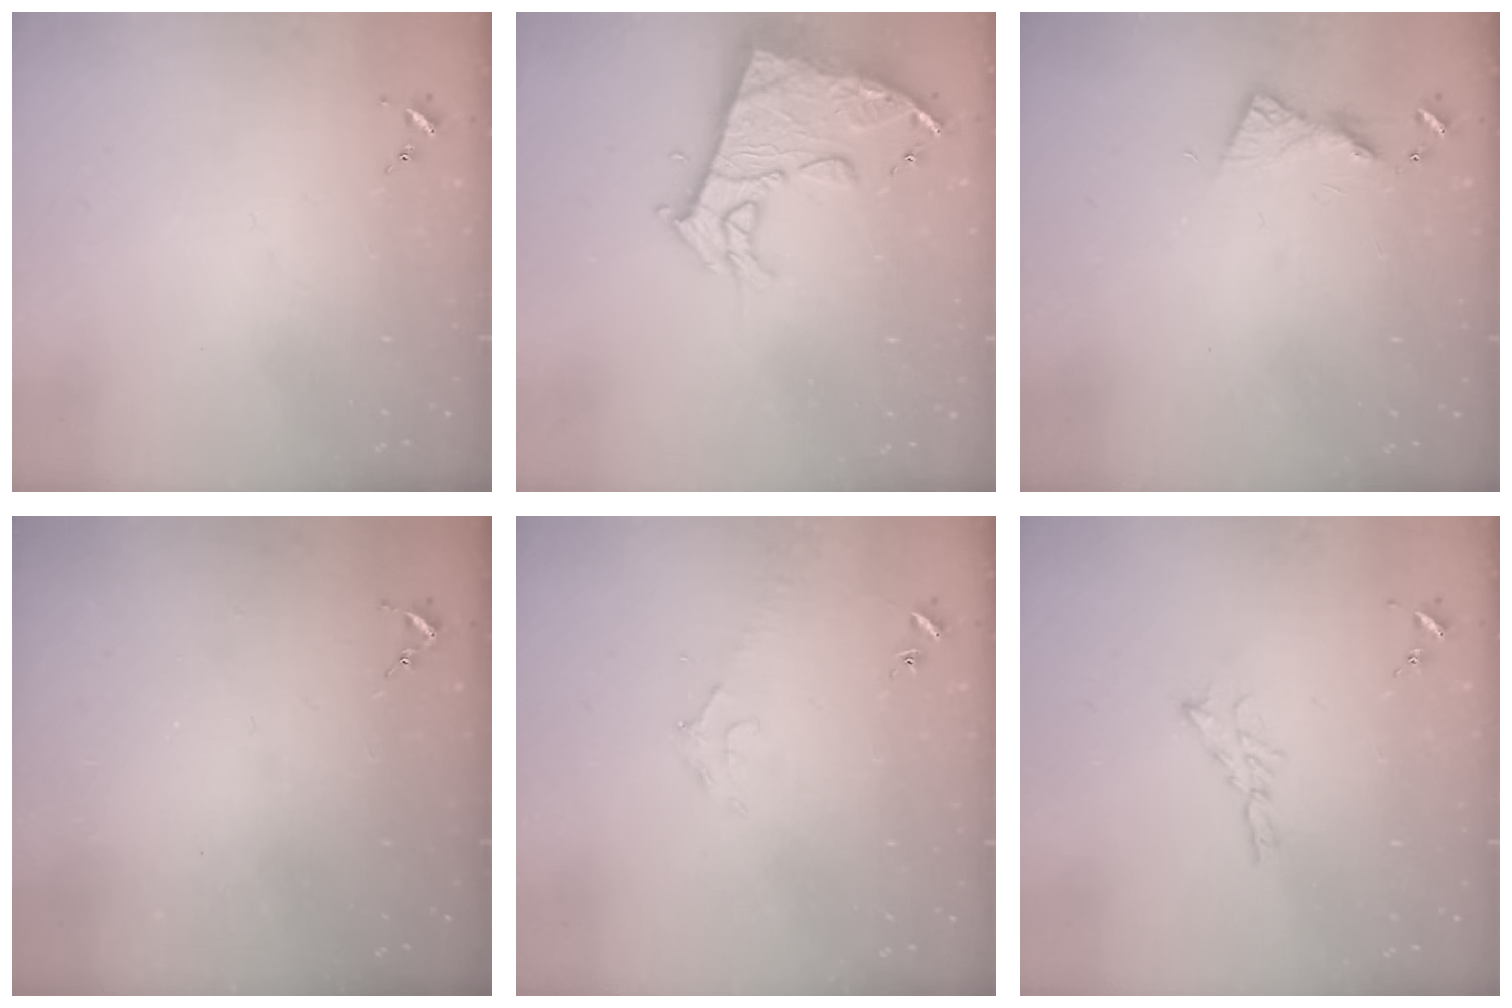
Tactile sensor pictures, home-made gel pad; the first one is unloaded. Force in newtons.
{"total": 14.1, "press": 14.0, "slide": 1.5}
{"total": 6.1, "press": 6.1, "slide": 0.6}
{"total": 2.6, "press": 2.5, "slide": 0.3}
{"total": 6.6, "press": 6.6, "slide": 0.8}
{"total": 5.3, "press": 5.3, "slide": 0.2}